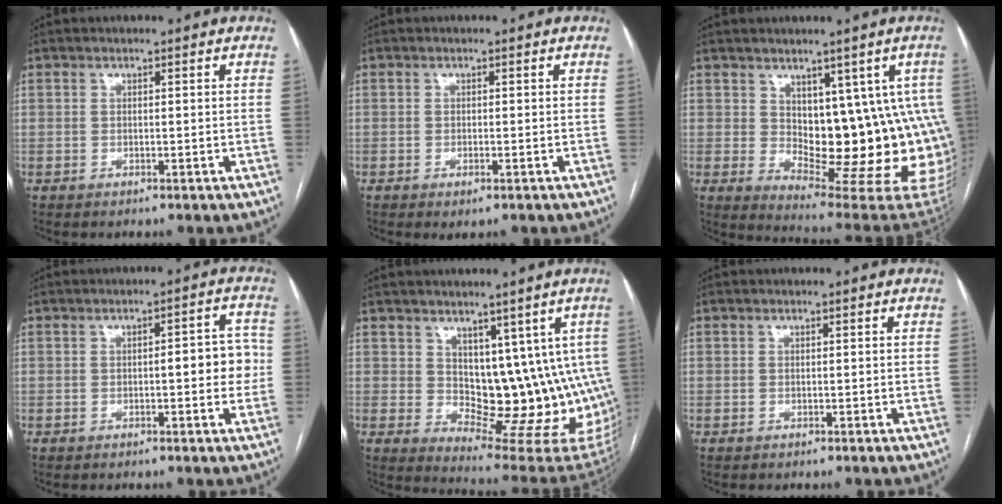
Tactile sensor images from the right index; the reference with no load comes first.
{"total": 1.5, "force": [-0.8, 0.4, 1.2], "torque": [-0.019, -0.003, -0.007]}
{"total": 15.2, "force": [3.0, 7.4, 12.9], "torque": [-0.141, -0.008, 0.059]}
{"total": 5.1, "force": [-0.5, 1.6, 4.8], "torque": [-0.052, 0.014, -0.009]}
{"total": 13.3, "force": [4.2, 8.2, 9.5], "torque": [-0.097, -0.003, 0.086]}
{"total": 0.0}